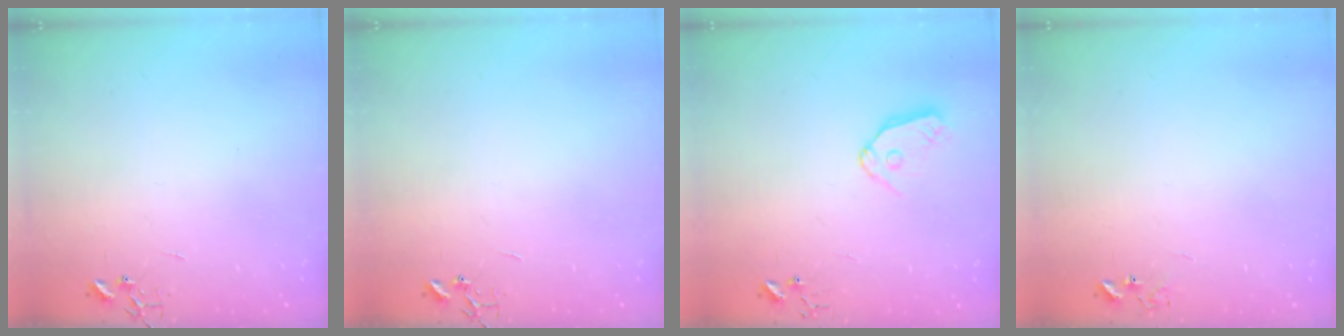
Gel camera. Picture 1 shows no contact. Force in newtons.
{"total": 0.0}
{"total": 8.9, "press": 8.9, "slide": 1.0}
{"total": 5.9, "press": 5.9, "slide": 0.5}